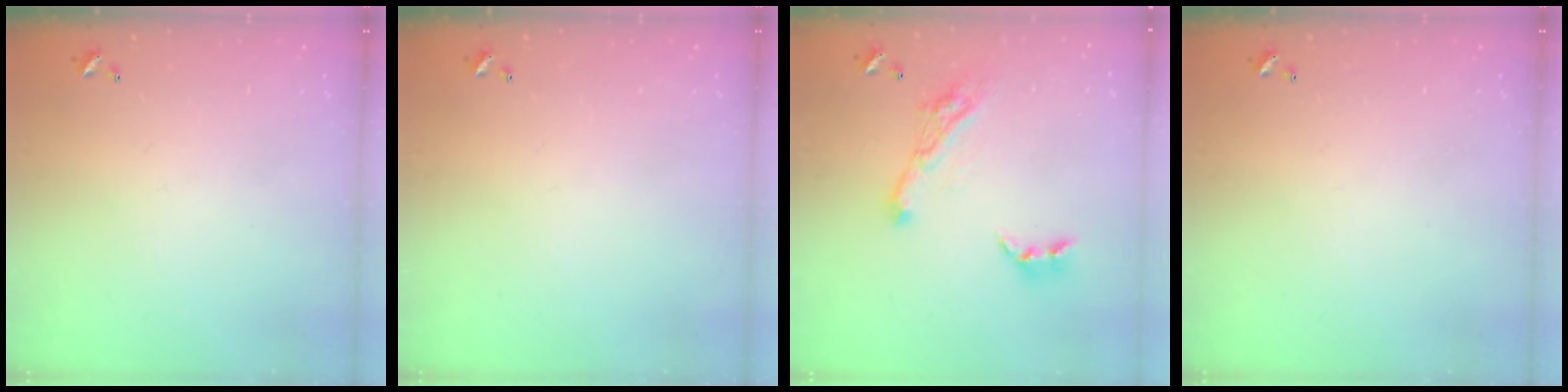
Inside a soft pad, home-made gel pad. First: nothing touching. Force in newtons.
{"total": 0.0}
{"total": 10.4, "press": 10.3, "slide": 0.9}
{"total": 0.0}